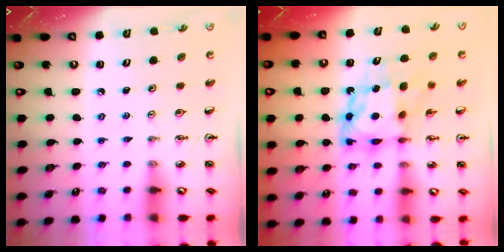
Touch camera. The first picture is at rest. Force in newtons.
{"total": 8.7, "press": 8.6, "slide": 1.3}